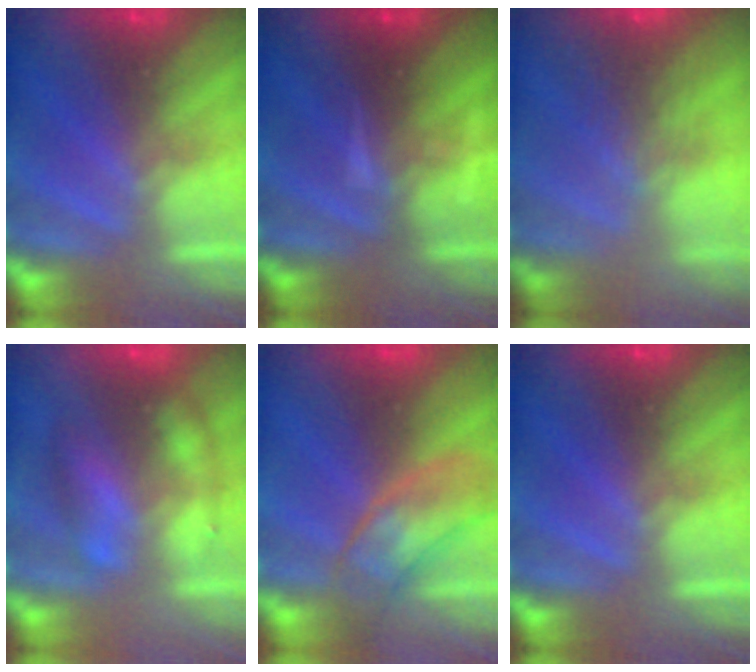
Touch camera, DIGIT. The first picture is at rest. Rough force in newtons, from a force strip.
{"total": 3.3}
{"total": 9.0}
{"total": 2.5}
{"total": 3.3}
{"total": 0.0}